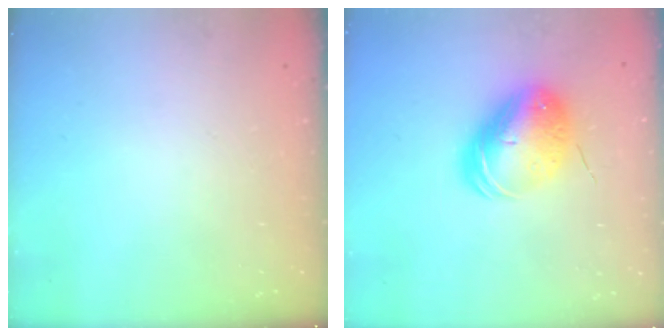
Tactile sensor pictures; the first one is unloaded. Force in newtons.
{"total": 12.1, "press": 11.9, "slide": 2.2}